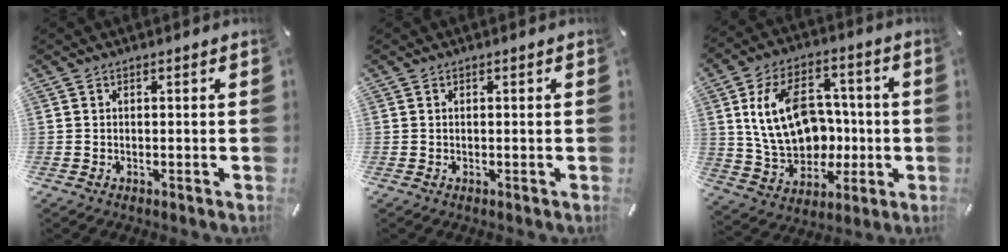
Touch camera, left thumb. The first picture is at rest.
{"total": 0.0}
{"total": 17.6, "force": [1.3, 13.4, 11.4], "torque": [-0.213, 0.003, 0.031]}